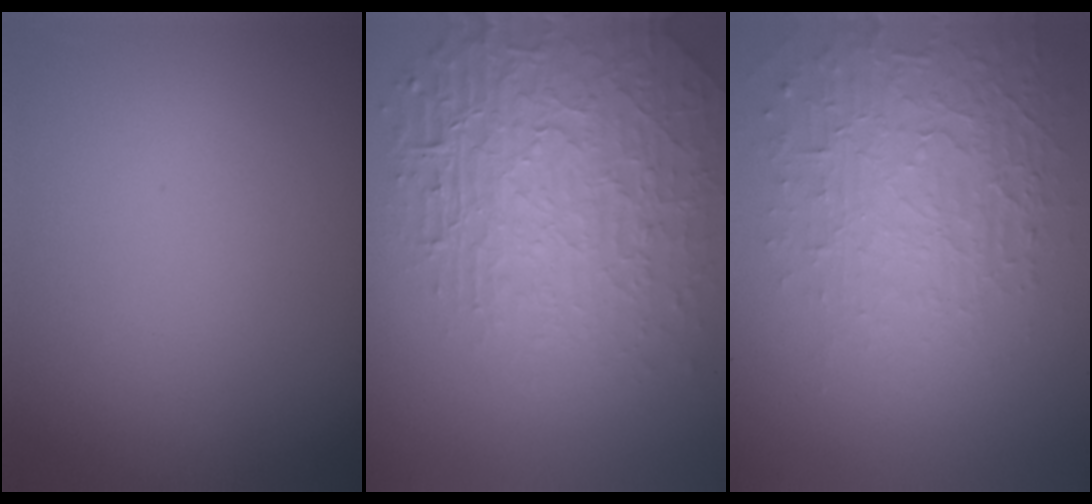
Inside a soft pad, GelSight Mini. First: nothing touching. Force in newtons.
{"total": 7.8, "press": 5.5, "slide": 5.6}
{"total": 5.3, "press": 3.2, "slide": 4.3}